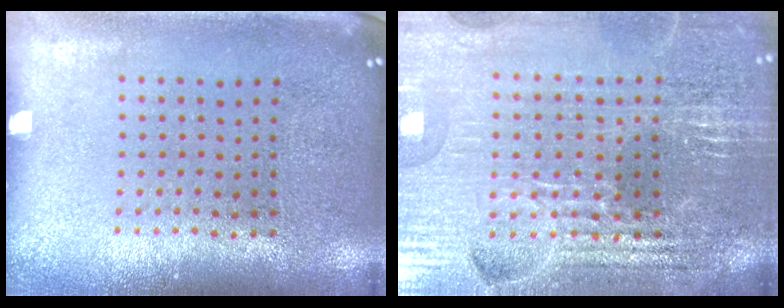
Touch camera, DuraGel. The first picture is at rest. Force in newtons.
{"total": 4.2, "press": 4.0, "slide": 1.1}